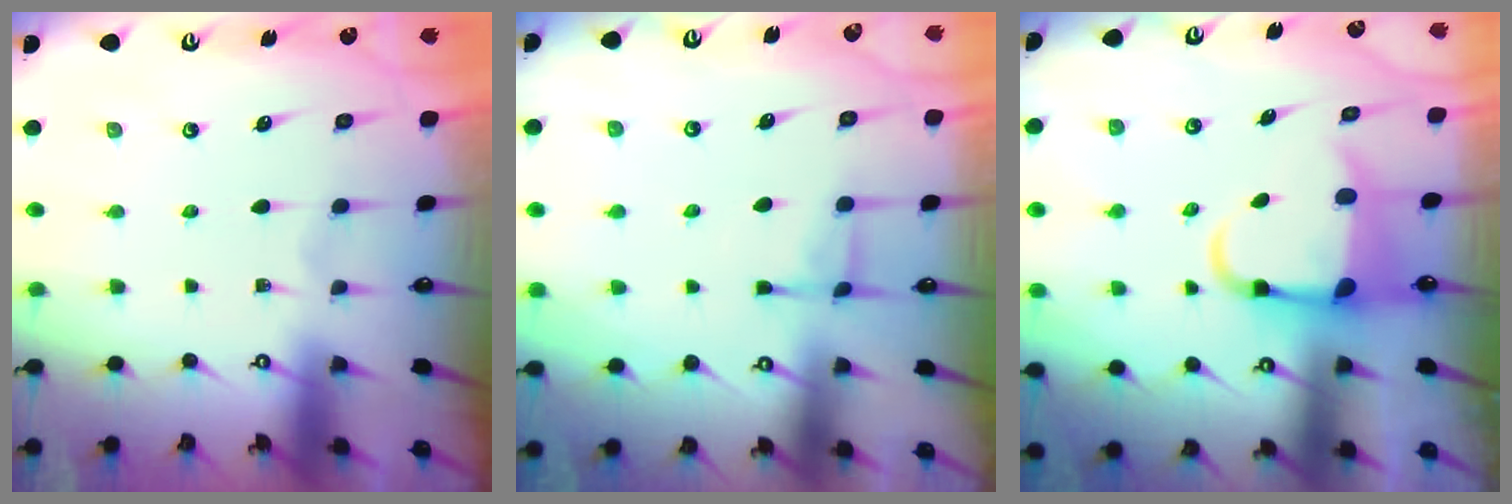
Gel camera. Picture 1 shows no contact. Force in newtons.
{"total": 4.4, "press": 4.4, "slide": 0.7}
{"total": 5.4, "press": 5.2, "slide": 1.3}